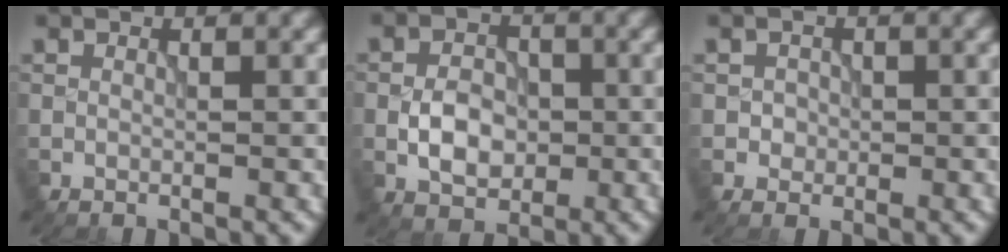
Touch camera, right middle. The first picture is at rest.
{"total": 3.9, "force": [-0.8, 2.8, 2.6], "torque": [-0.043, 0.002, -0.016]}
{"total": 1.1, "force": [0.0, 1.1, 0.3], "torque": [0.003, -0.004, 0.001]}